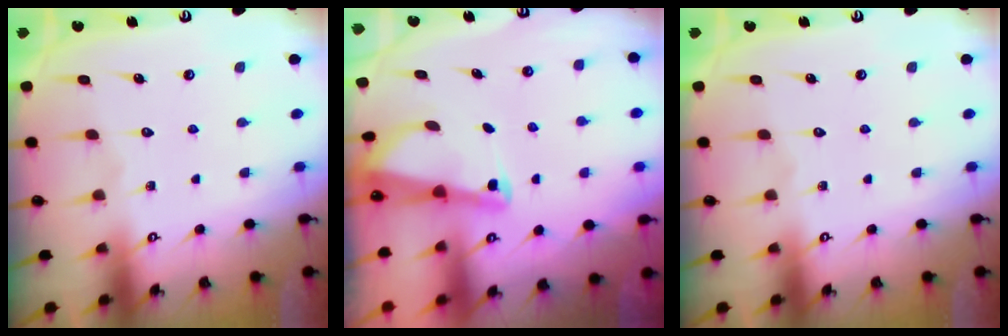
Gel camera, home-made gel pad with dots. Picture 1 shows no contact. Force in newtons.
{"total": 2.2, "press": 2.2, "slide": 0.3}
{"total": 0.0}